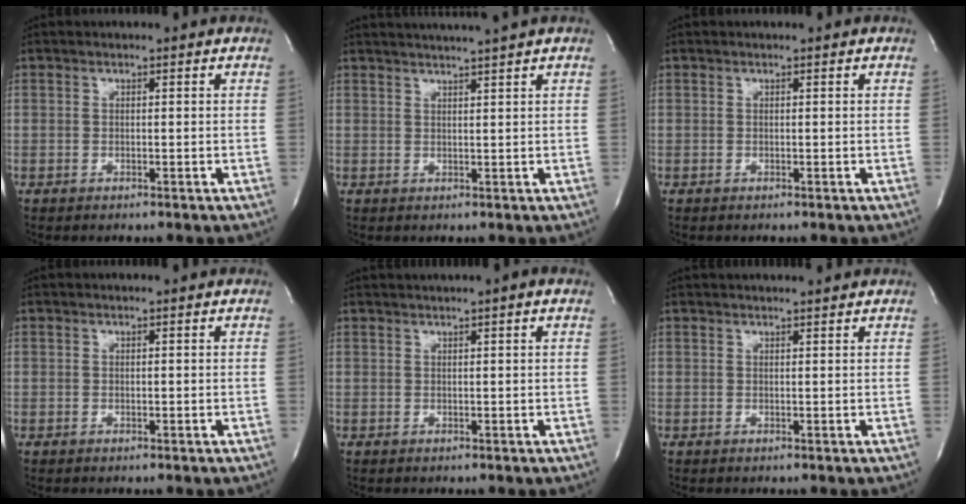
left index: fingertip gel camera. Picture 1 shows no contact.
{"total": 5.4, "force": [4.7, -1.5, 2.1], "torque": [-0.030, 0.006, 0.067]}
{"total": 0.0}
{"total": 0.0}
{"total": 3.0, "force": [2.2, -0.4, 2.1], "torque": [-0.033, 0.021, 0.036]}
{"total": 4.5, "force": [4.3, 0.0, 1.3], "torque": [-0.016, 0.019, 0.048]}